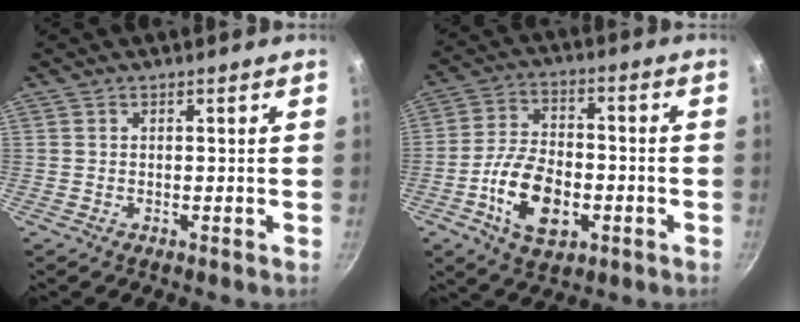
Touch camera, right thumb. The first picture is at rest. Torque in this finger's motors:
{"motor_torque": [-0.02, 0.49, -0.01, 0.04, 0.12]}